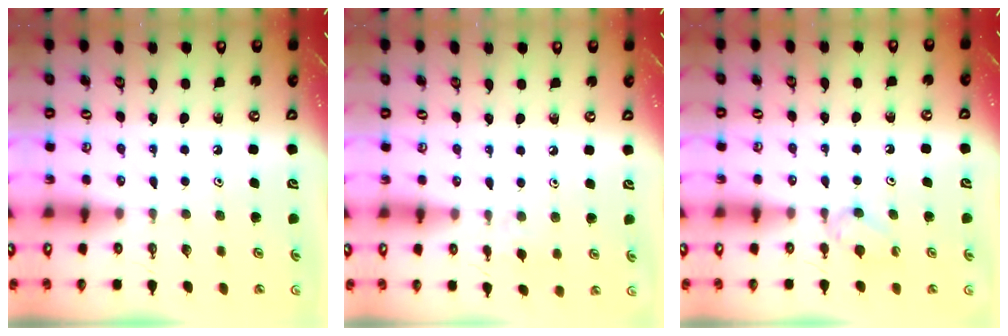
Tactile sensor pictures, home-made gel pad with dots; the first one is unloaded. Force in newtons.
{"total": 3.6, "press": 3.5, "slide": 0.7}
{"total": 4.3, "press": 4.3, "slide": 0.7}